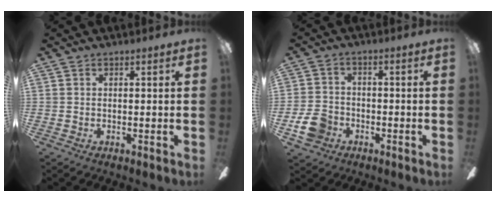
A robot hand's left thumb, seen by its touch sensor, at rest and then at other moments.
{"total": 7.5, "force": [-3.1, 5.8, 3.6], "torque": [-0.098, 0.018, -0.059]}